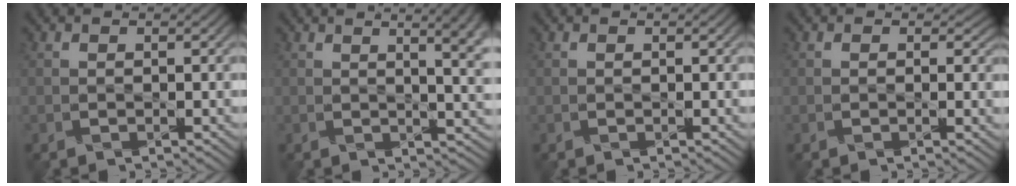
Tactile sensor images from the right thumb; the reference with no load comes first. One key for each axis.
{"total": 8.4, "fx": 3.0, "fy": 3.1, "fz": 7.2, "tx": -0.054, "ty": 0.030, "tz": 0.024}
{"total": 0.0}
{"total": 0.9, "fx": 0.1, "fy": 0.8, "fz": 0.5, "tx": -0.010, "ty": -0.007, "tz": 0.000}